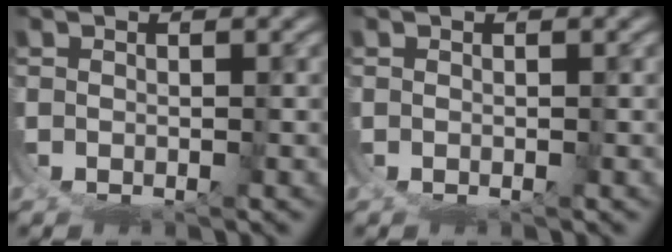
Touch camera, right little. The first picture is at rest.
{"total": 0.0}